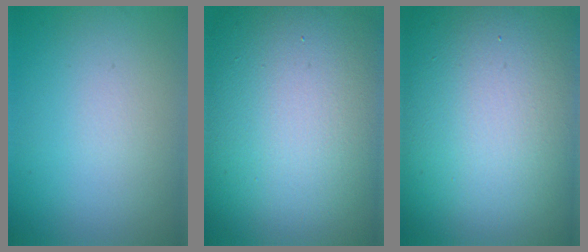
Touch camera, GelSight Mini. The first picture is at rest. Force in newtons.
{"total": 20.0, "press": 20.0, "slide": 1.5}
{"total": 21.8, "press": 21.8, "slide": 1.0}